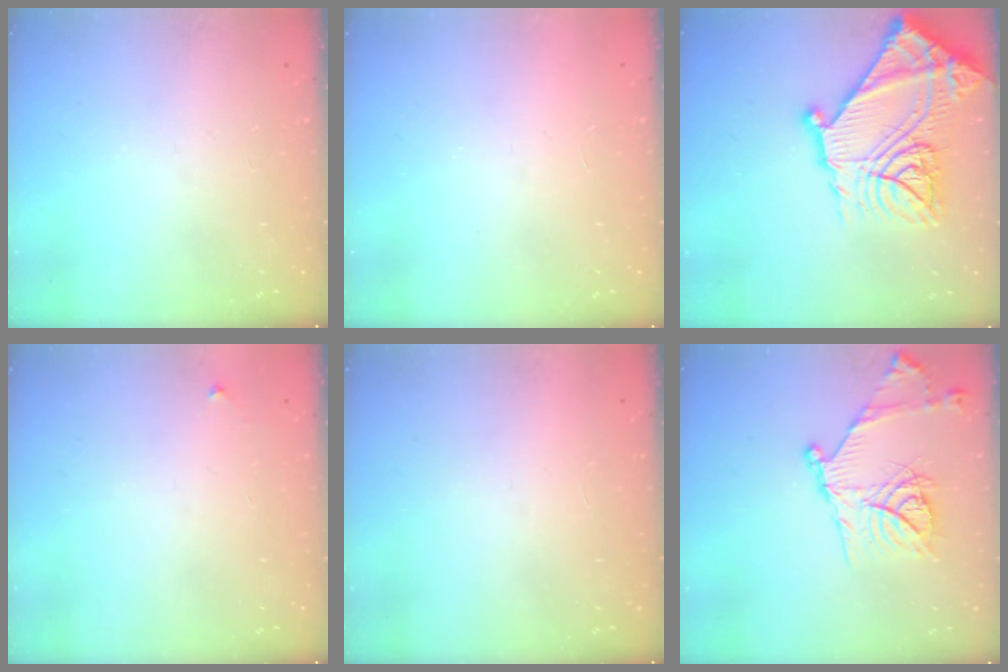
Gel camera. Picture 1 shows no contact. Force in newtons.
{"total": 1.7, "press": 1.6, "slide": 0.1}
{"total": 28.8, "press": 28.7, "slide": 2.7}
{"total": 3.2, "press": 3.2, "slide": 0.5}
{"total": 1.6, "press": 1.6, "slide": 0.1}
{"total": 18.9, "press": 18.8, "slide": 1.9}